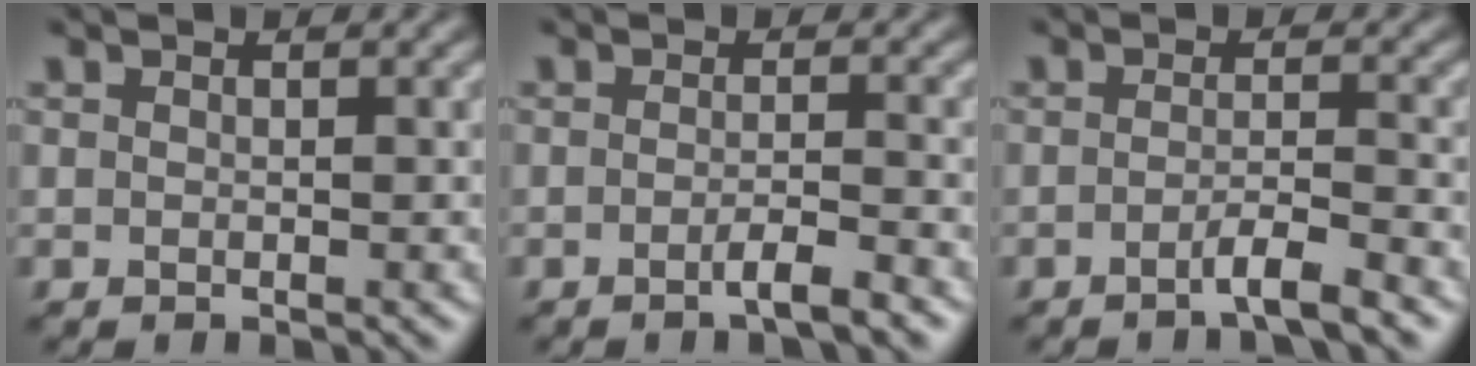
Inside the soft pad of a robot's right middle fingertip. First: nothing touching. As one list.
[{"total": 2.3, "force": [-1.2, 0.4, 1.9], "torque": [-0.026, 0.005, -0.027]}, {"total": 2.6, "force": [-1.5, 0.3, 2.1], "torque": [-0.030, 0.005, -0.036]}]